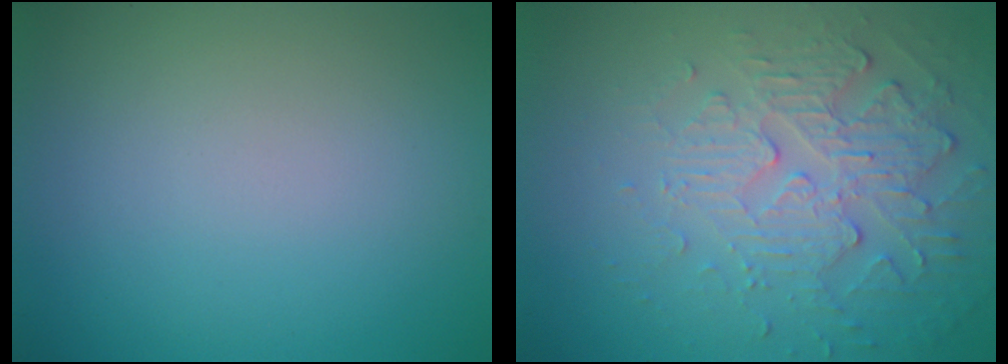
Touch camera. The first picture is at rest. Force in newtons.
{"total": 4.3, "press": 3.5, "slide": 2.6}